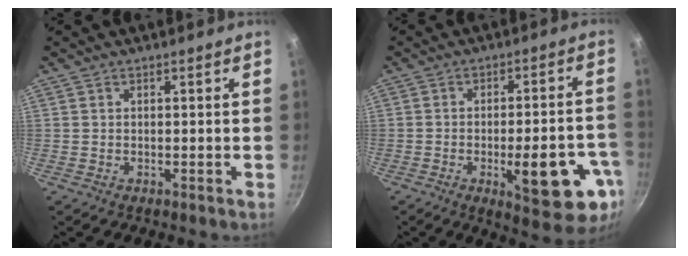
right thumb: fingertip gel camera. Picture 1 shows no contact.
{"total": 16.4, "force": [-5.7, 5.6, 14.4], "torque": [-0.158, 0.016, -0.069]}